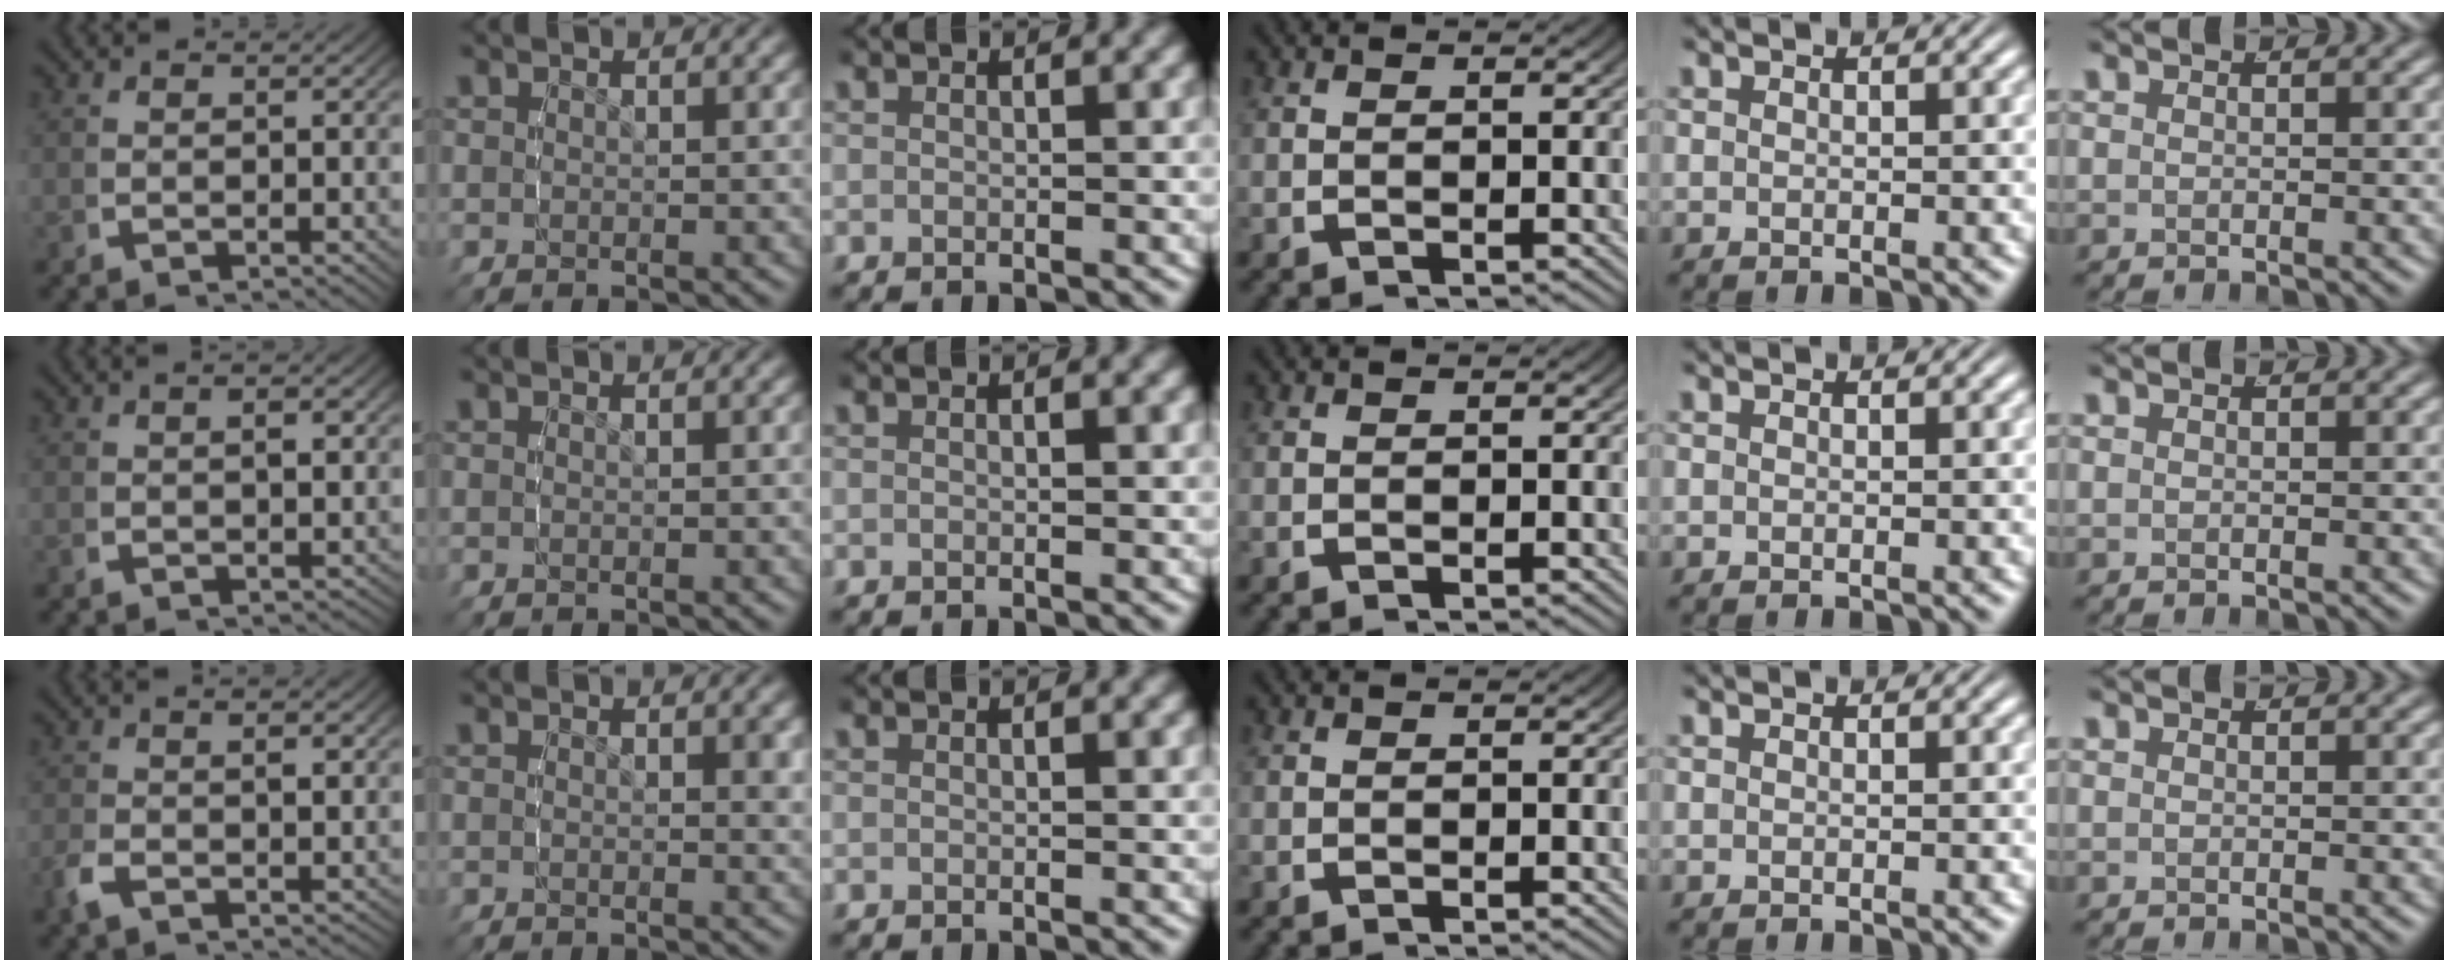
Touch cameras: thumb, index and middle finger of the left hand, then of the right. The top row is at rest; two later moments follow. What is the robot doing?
{"motion": "lift_and_place", "object": "sponge"}